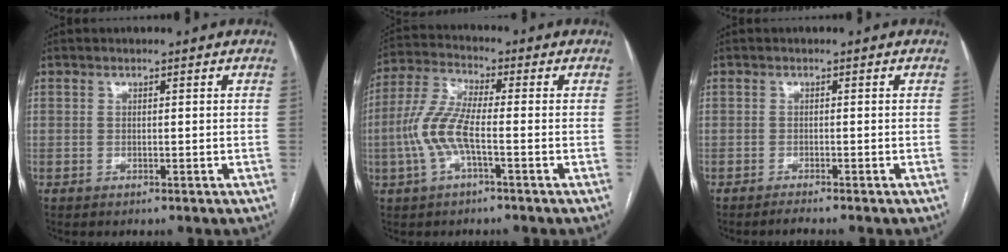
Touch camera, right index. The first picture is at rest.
{"total": 8.2, "force": [-2.0, 1.7, 7.8], "torque": [-0.182, 0.012, -0.047]}
{"total": 1.9, "force": [-1.6, -0.4, 0.8], "torque": [-0.011, 0.000, -0.026]}